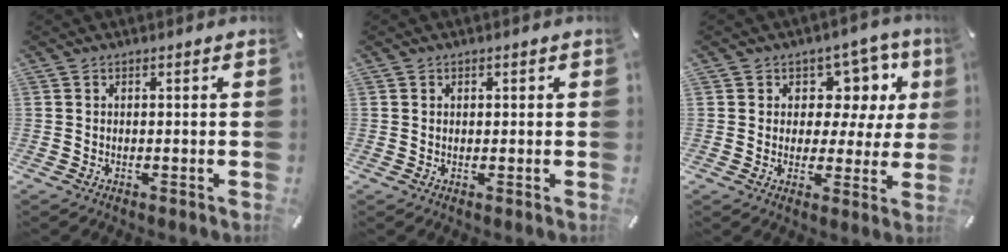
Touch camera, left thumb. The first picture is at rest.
{"total": 0.9, "force": [0.2, 0.9, 0.1], "torque": [0.005, 0.001, 0.001]}
{"total": 10.2, "force": [4.3, 7.8, 4.9], "torque": [-0.057, -0.032, 0.076]}